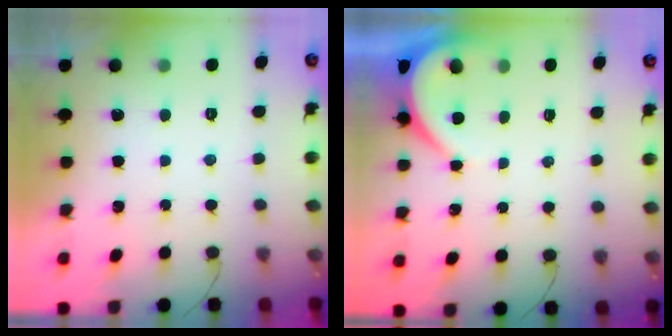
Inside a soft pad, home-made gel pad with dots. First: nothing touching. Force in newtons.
{"total": 3.9, "press": 3.9, "slide": 0.6}